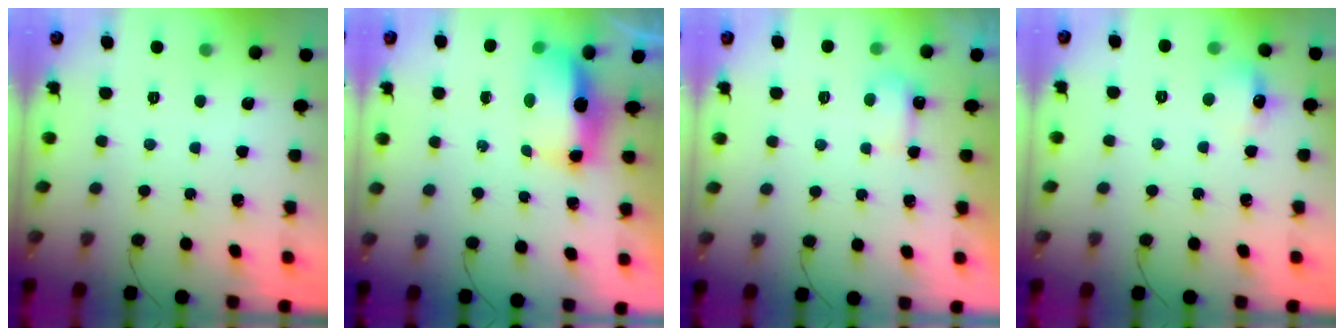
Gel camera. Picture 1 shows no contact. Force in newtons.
{"total": 10.2, "press": 8.2, "slide": 6.1}
{"total": 4.5, "press": 4.4, "slide": 0.7}
{"total": 6.9, "press": 6.7, "slide": 1.9}